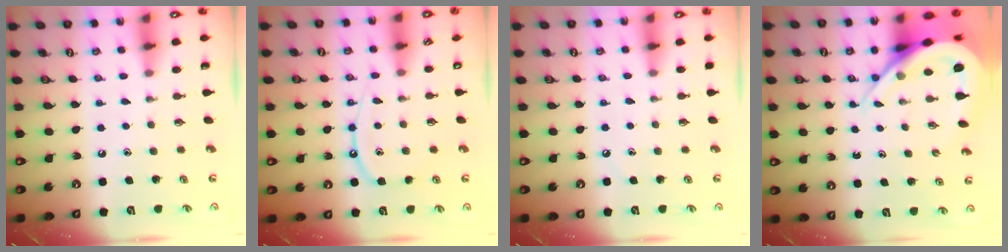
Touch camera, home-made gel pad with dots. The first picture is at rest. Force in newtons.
{"total": 10.3, "press": 10.2, "slide": 0.8}
{"total": 2.3, "press": 2.2, "slide": 0.4}
{"total": 10.4, "press": 10.3, "slide": 1.1}